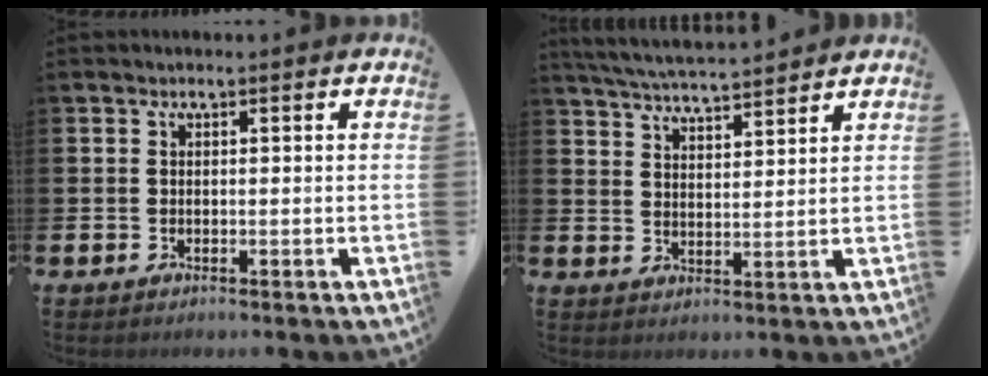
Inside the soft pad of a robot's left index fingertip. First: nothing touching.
{"total": 5.2, "force": [5.1, 0.0, 0.7], "torque": [-0.030, -0.030, 0.091]}